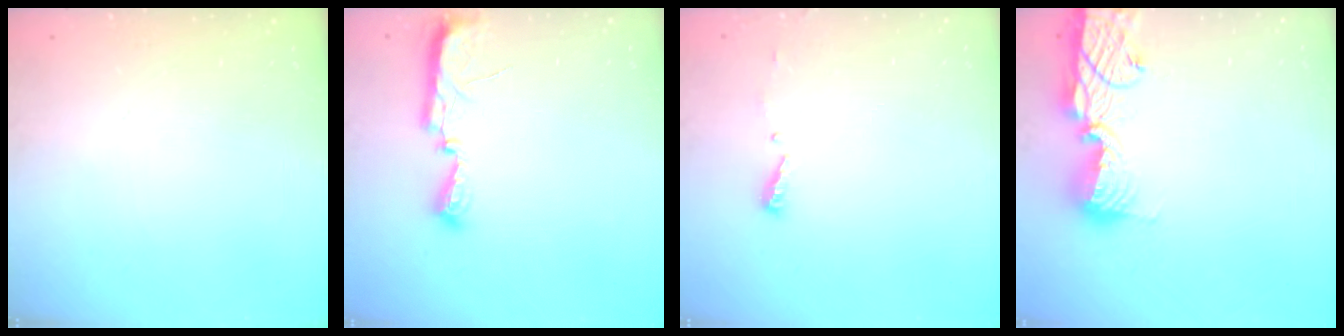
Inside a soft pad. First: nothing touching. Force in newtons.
{"total": 7.6, "press": 7.6, "slide": 0.7}
{"total": 3.9, "press": 3.9, "slide": 0.4}
{"total": 13.6, "press": 13.5, "slide": 1.0}